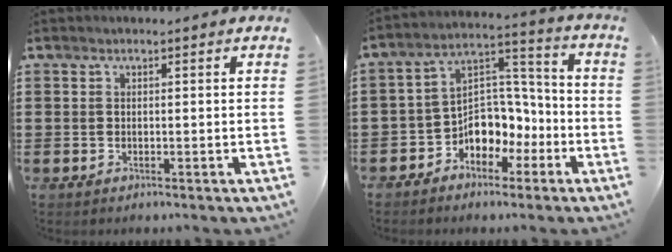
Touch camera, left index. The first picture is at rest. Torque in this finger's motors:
{"motor_torque": [0.66, 0.43, 0.42, 0.11]}